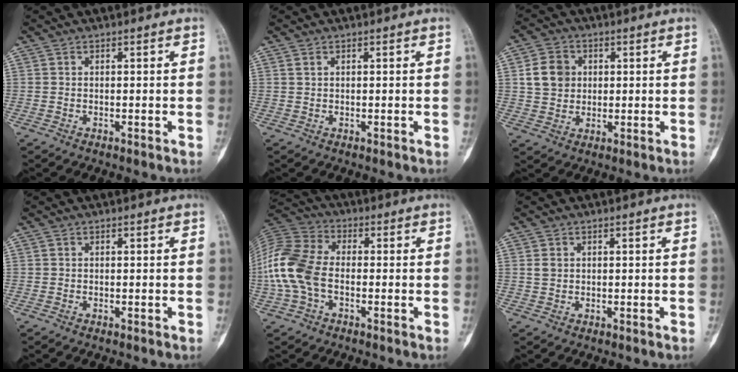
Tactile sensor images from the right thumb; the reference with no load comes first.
{"total": 0.5, "force": [0.3, 0.3, 0.3], "torque": [-0.007, 0.002, 0.006]}
{"total": 7.4, "force": [1.6, 6.3, 3.6], "torque": [-0.045, -0.002, 0.028]}
{"total": 0.0}
{"total": 13.8, "force": [-1.9, 8.7, 10.5], "torque": [-0.236, 0.030, -0.043]}
{"total": 1.6, "force": [0.4, 1.3, 0.8], "torque": [-0.012, 0.001, 0.010]}